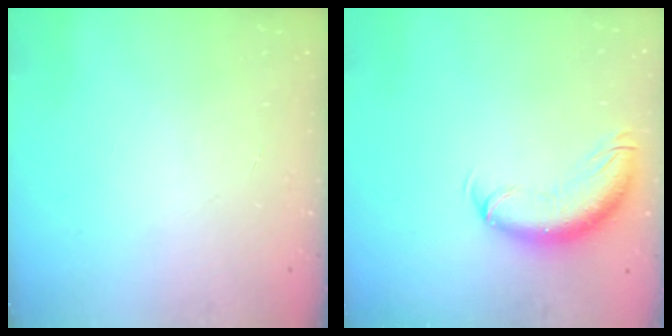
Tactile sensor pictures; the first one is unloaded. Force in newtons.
{"total": 11.2, "press": 10.8, "slide": 2.9}